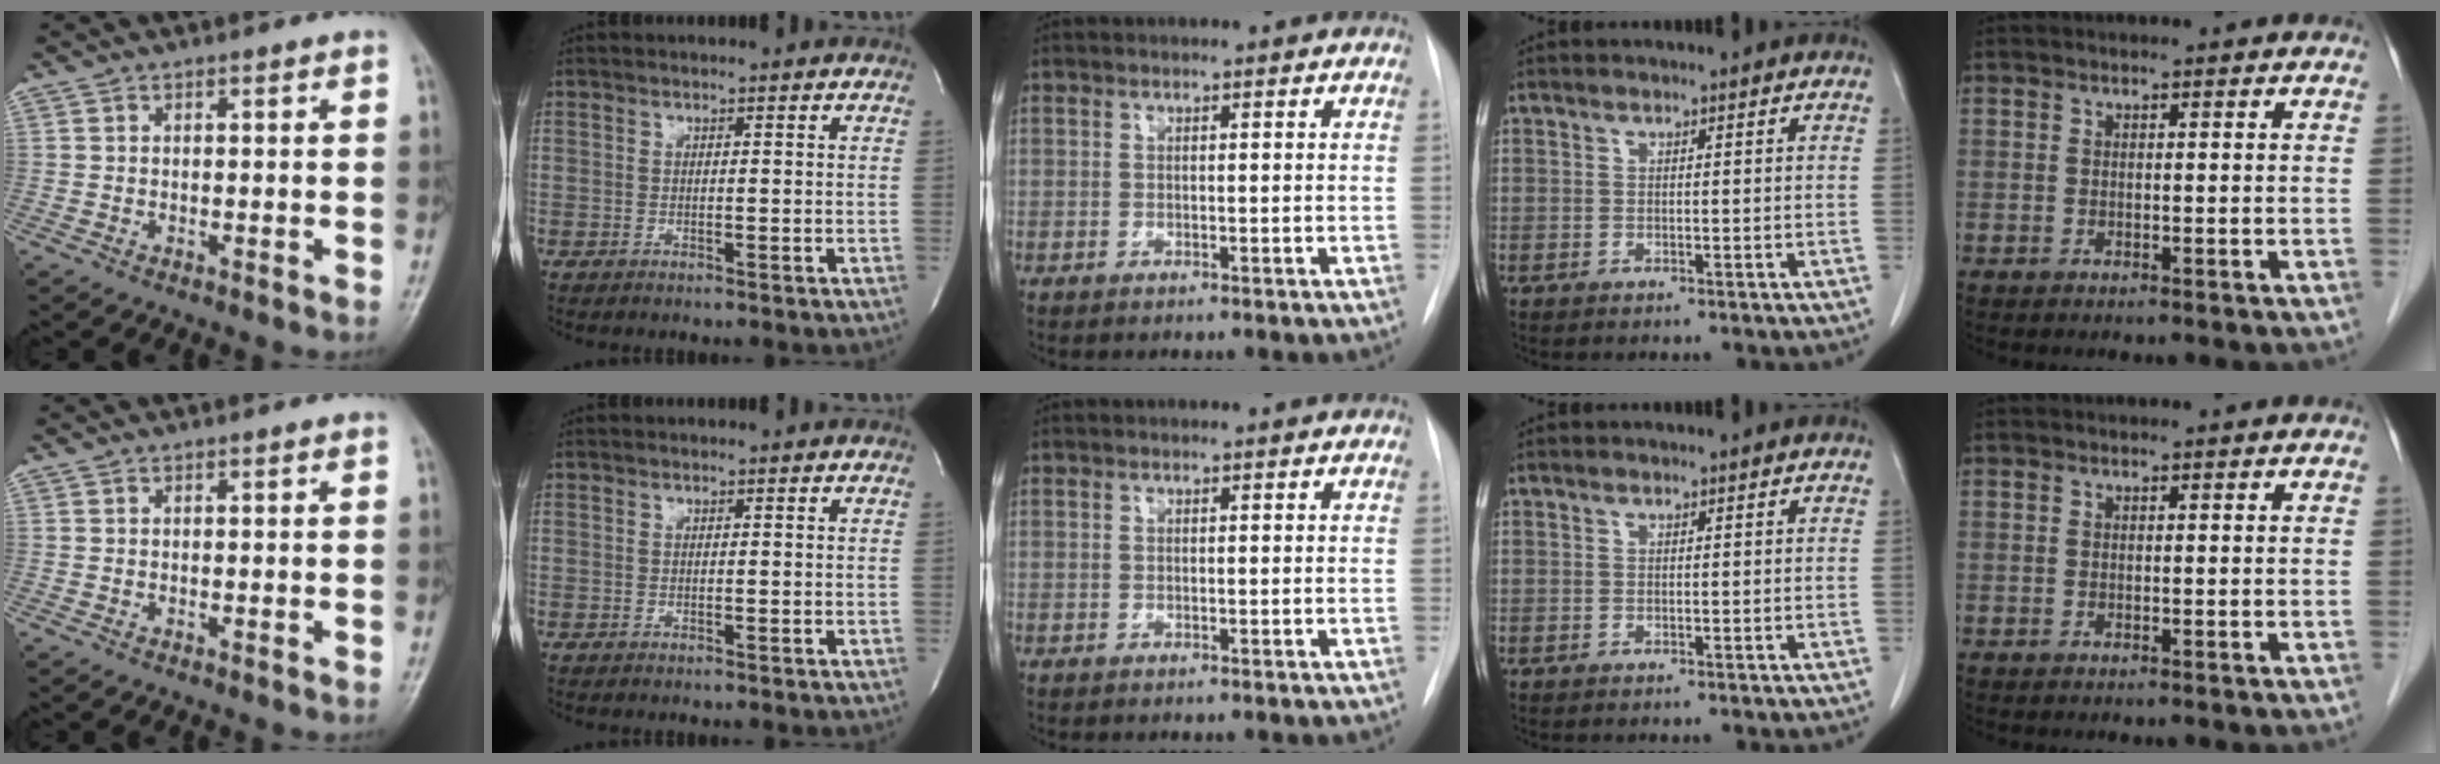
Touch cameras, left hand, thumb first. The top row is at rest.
{}